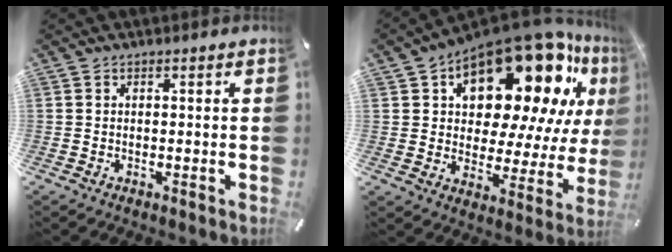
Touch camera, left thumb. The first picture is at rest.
{"total": 22.9, "force": [14.8, 10.8, 13.8], "torque": [-0.205, -0.114, 0.248]}